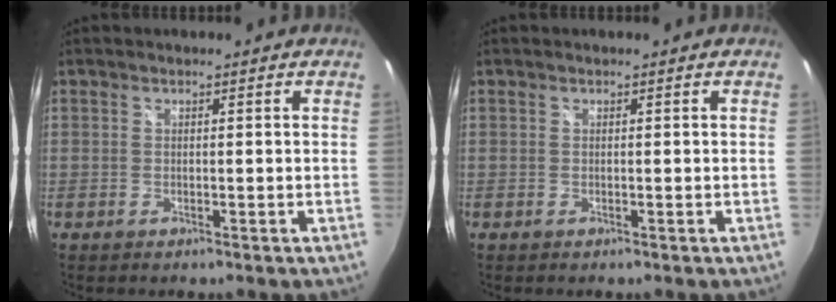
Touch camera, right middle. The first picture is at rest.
{"total": 0.0}